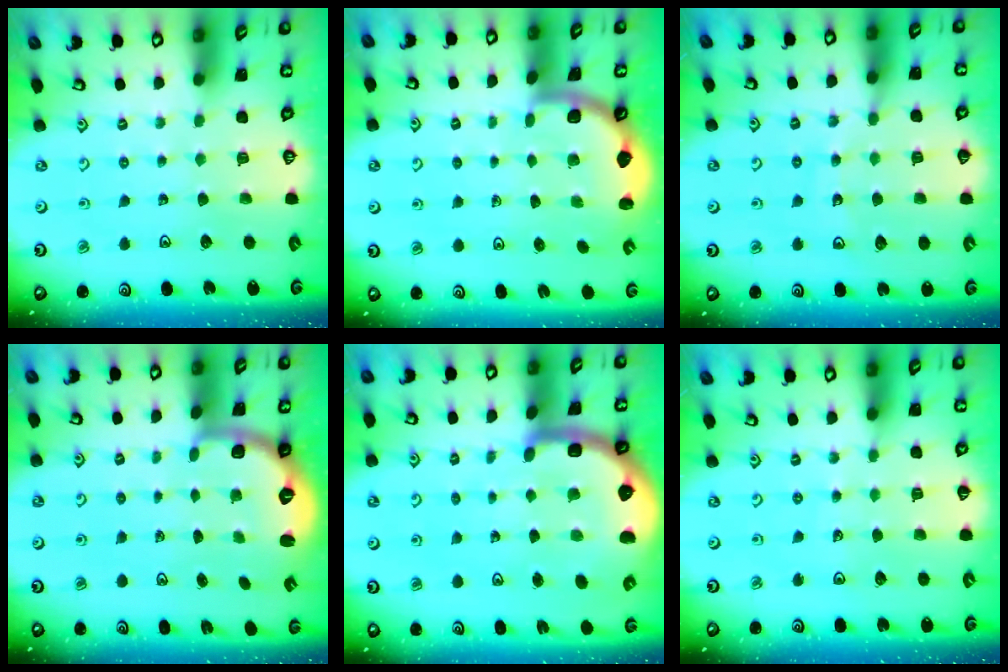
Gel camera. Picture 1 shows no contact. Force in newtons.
{"total": 1.6, "press": 1.6, "slide": 0.1}
{"total": 11.7, "press": 11.2, "slide": 3.5}
{"total": 2.7, "press": 1.6, "slide": 2.1}
{"total": 8.6, "press": 8.4, "slide": 1.9}
{"total": 3.3, "press": 2.6, "slide": 2.0}